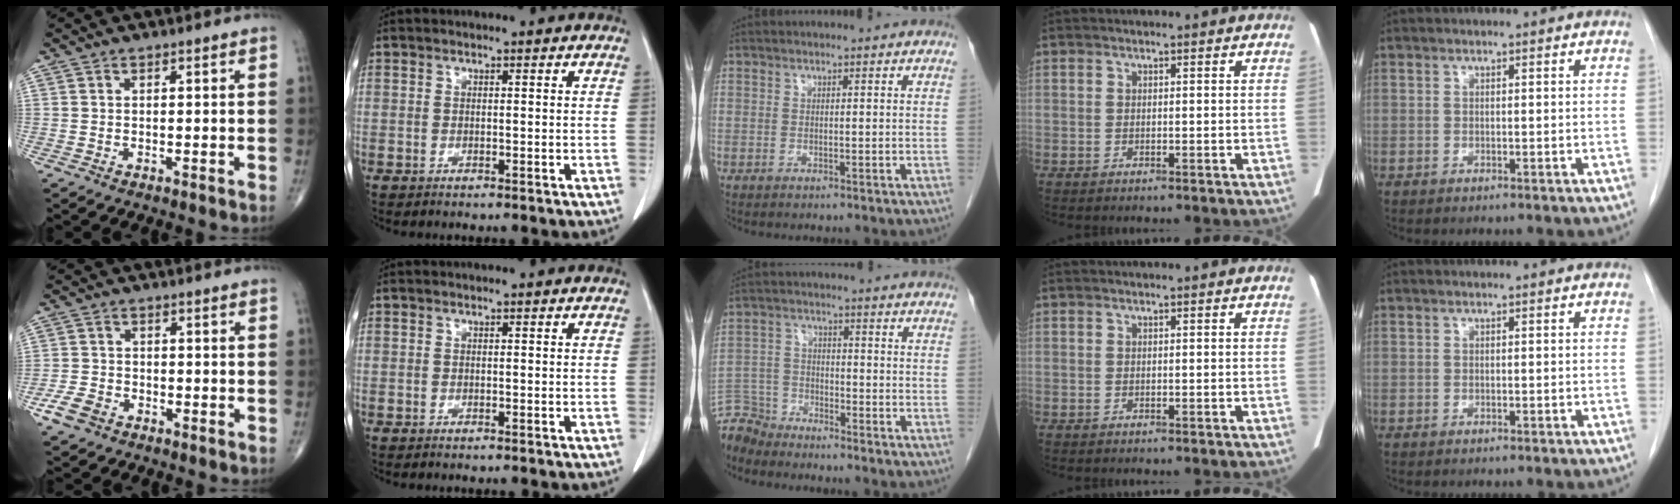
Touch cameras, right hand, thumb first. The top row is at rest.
{"thumb": {"total": 4.5, "force": [-2.6, 2.9, 2.2], "torque": [-0.044, 0.012, -0.048]}, "middle": {"total": 6.1, "force": [-6.0, 1.0, -0.8], "torque": [0.015, 0.001, -0.118]}}